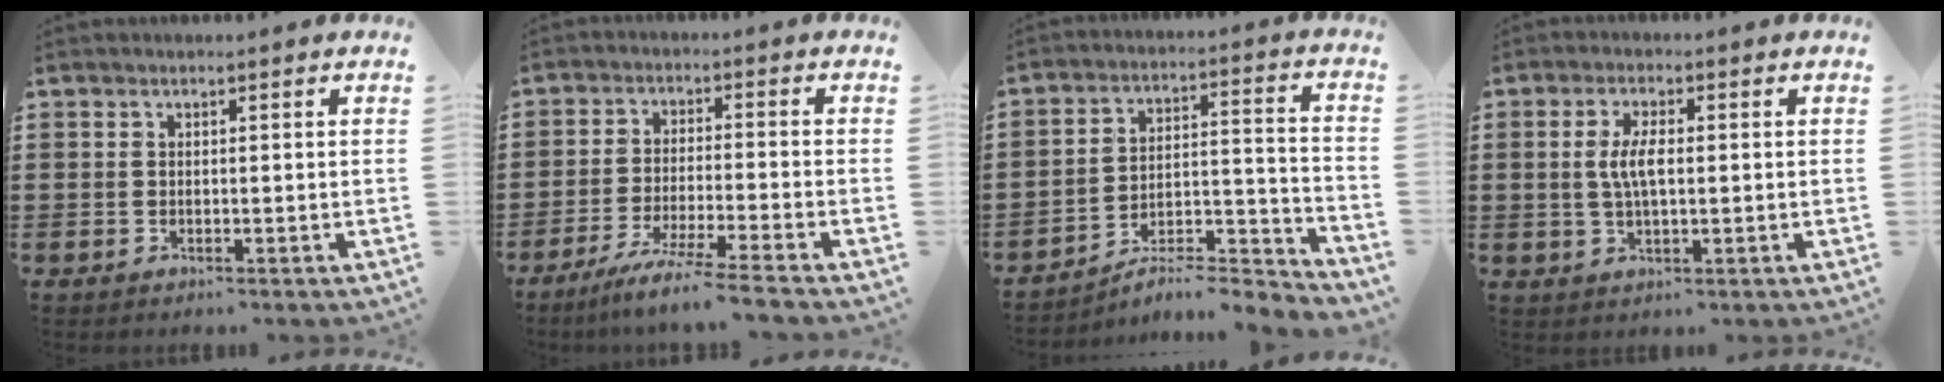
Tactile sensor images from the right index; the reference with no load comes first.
{"total": 6.3, "force": [-5.3, -0.9, 3.2], "torque": [-0.069, -0.024, -0.104]}
{"total": 5.4, "force": [-5.0, 0.8, 1.6], "torque": [-0.027, -0.009, -0.103]}
{"total": 4.6, "force": [0.3, 1.6, 4.2], "torque": [-0.098, 0.000, -0.002]}